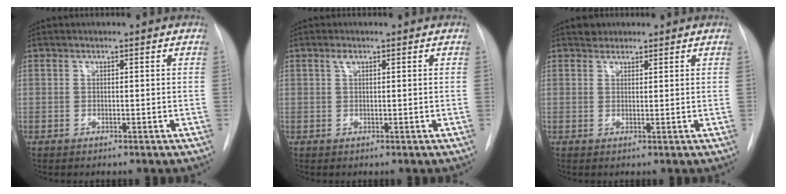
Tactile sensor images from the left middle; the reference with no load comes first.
{"total": 1.0, "force": [0.5, 0.4, 0.7], "torque": [-0.013, 0.007, 0.008]}
{"total": 1.7, "force": [1.3, 1.0, 0.0], "torque": [0.007, 0.003, 0.016]}